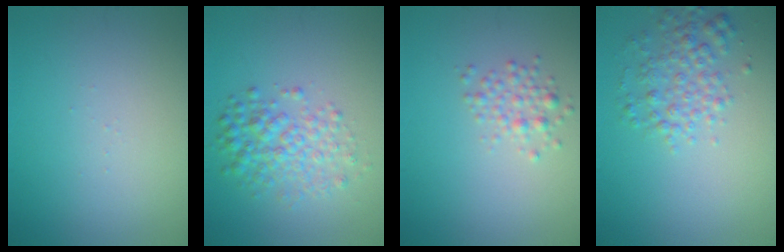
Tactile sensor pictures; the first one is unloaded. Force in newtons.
{"total": 3.7, "press": 3.7, "slide": 0.0}
{"total": 1.7, "press": 1.7, "slide": 0.1}
{"total": 3.1, "press": 3.1, "slide": 0.1}